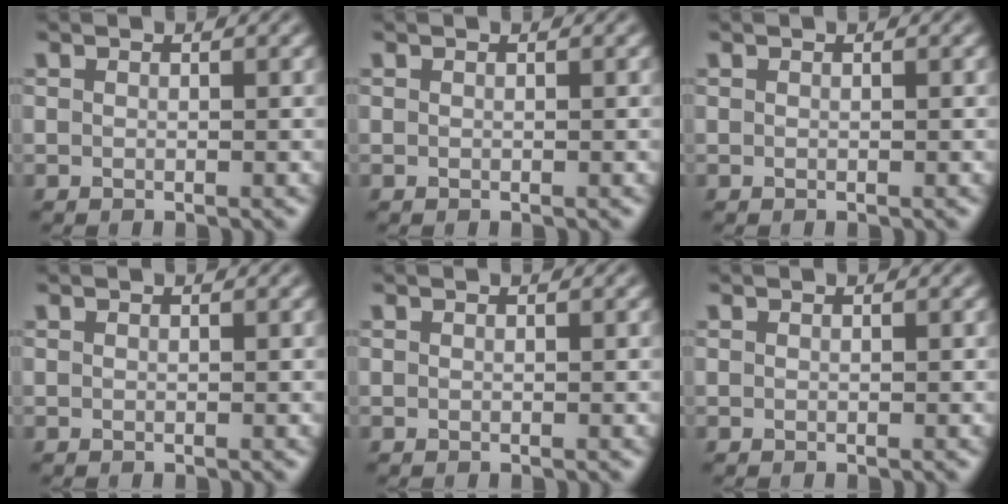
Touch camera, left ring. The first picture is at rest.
{"total": 0.0}
{"total": 0.0}
{"total": 0.0}
{"total": 0.0}
{"total": 0.0}